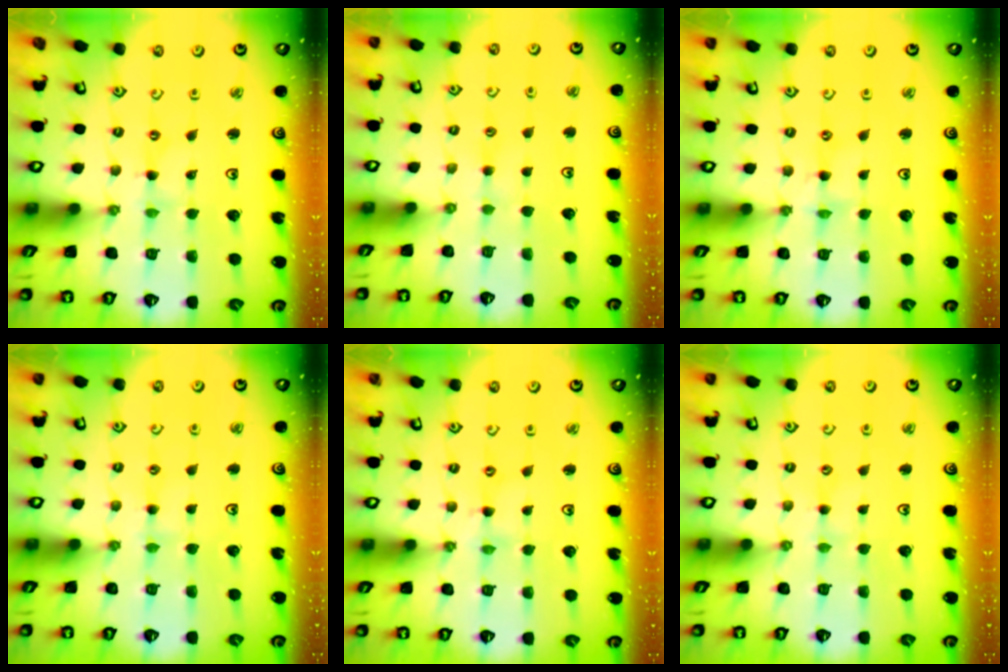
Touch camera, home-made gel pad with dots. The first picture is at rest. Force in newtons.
{"total": 2.0, "press": 1.9, "slide": 0.4}
{"total": 0.0}
{"total": 2.8, "press": 2.8, "slide": 0.3}
{"total": 0.9, "press": 0.9, "slide": 0.2}
{"total": 2.8, "press": 2.7, "slide": 0.4}